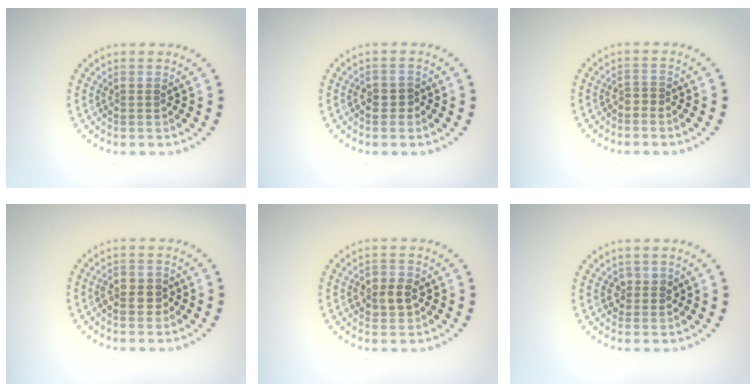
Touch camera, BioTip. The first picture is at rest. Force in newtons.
{"total": 1.3, "press": 1.1, "slide": 0.6}
{"total": 0.6, "press": 0.2, "slide": 0.5}
{"total": 2.1, "press": 2.0, "slide": 0.6}
{"total": 2.8, "press": 2.8, "slide": 0.3}
{"total": 1.4, "press": 1.3, "slide": 0.4}